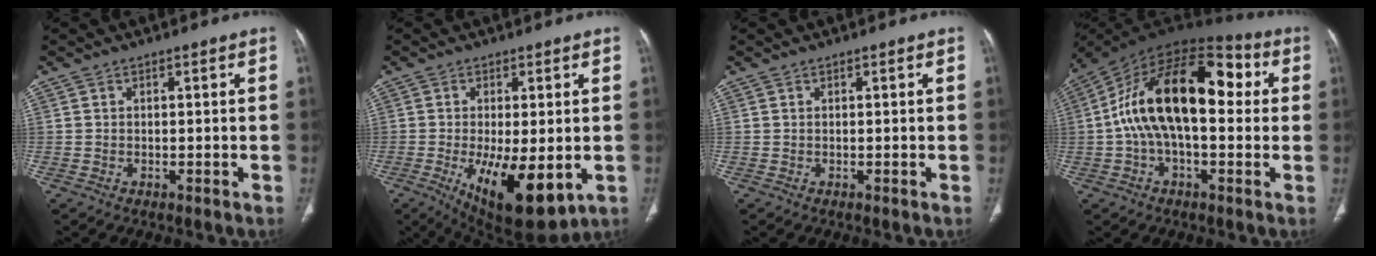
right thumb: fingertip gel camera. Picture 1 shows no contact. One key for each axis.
{"total": 15.0, "fx": -3.9, "fy": 5.8, "fz": 13.2, "tx": -0.210, "ty": -0.024, "tz": -0.041}
{"total": 0.0}
{"total": 21.5, "fx": 2.1, "fy": 11.0, "fz": 18.3, "tx": -0.301, "ty": 0.053, "tz": 0.021}